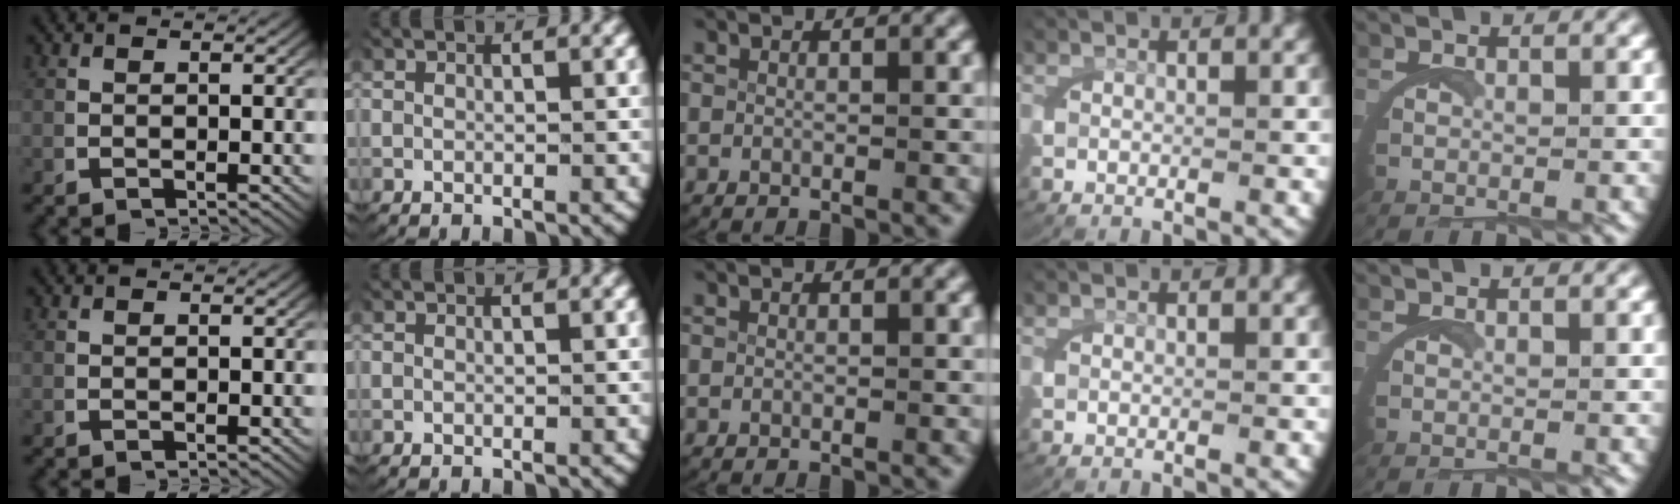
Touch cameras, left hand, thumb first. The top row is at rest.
{}